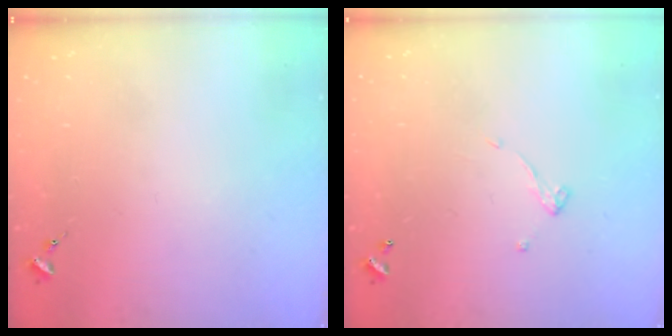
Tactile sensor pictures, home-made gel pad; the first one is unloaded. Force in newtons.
{"total": 4.9, "press": 4.9, "slide": 0.2}